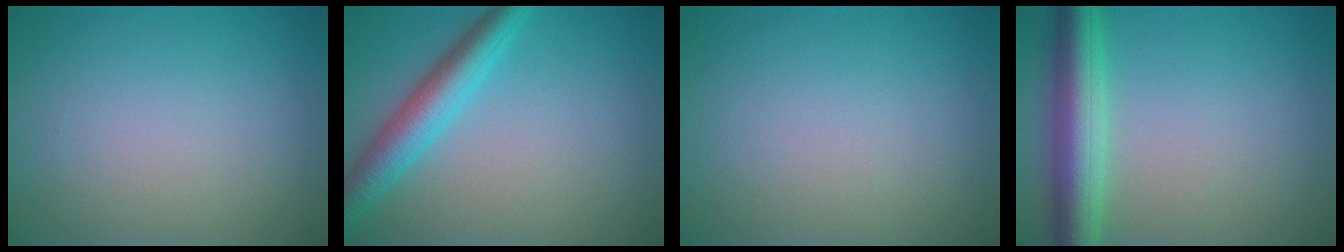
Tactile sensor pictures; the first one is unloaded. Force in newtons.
{"total": 4.6, "press": 4.5, "slide": 0.2}
{"total": 0.0}
{"total": 5.7, "press": 5.7, "slide": 0.2}